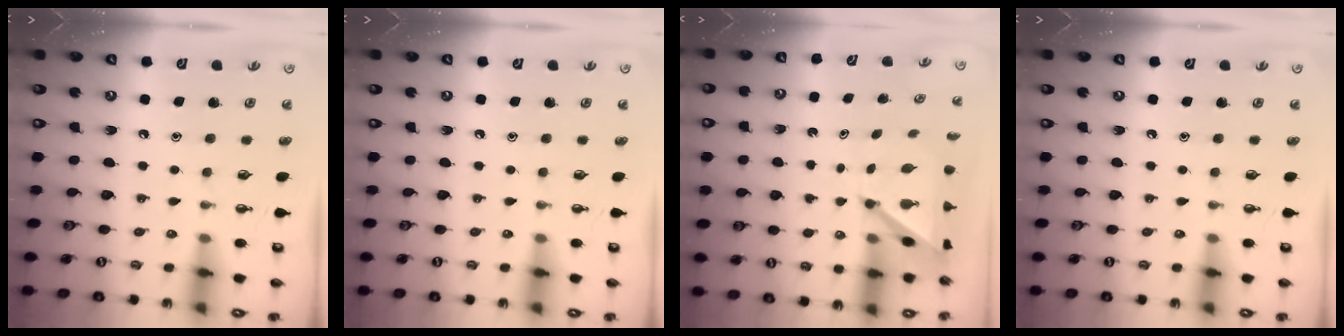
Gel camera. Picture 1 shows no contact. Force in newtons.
{"total": 0.0}
{"total": 4.9, "press": 4.9, "slide": 0.3}
{"total": 0.0}